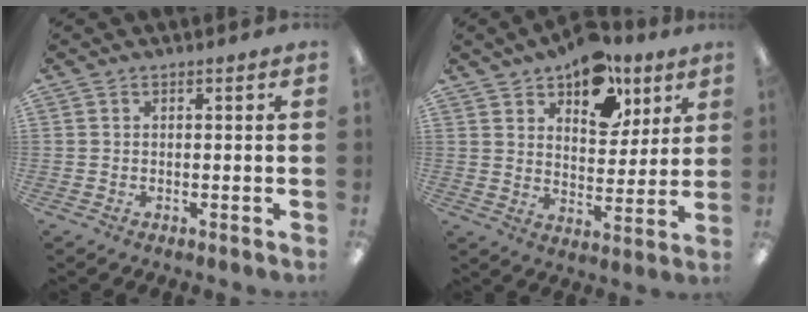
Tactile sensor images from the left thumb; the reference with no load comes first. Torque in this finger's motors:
{"motor_torque": [0.26, 0.38, 0.06, -0.20, 0.08]}